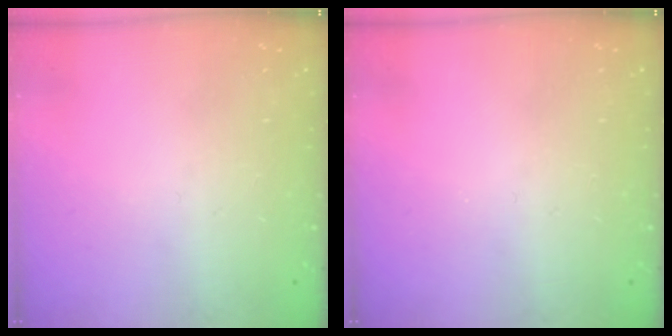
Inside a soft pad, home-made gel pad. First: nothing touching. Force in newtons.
{"total": 0.0}